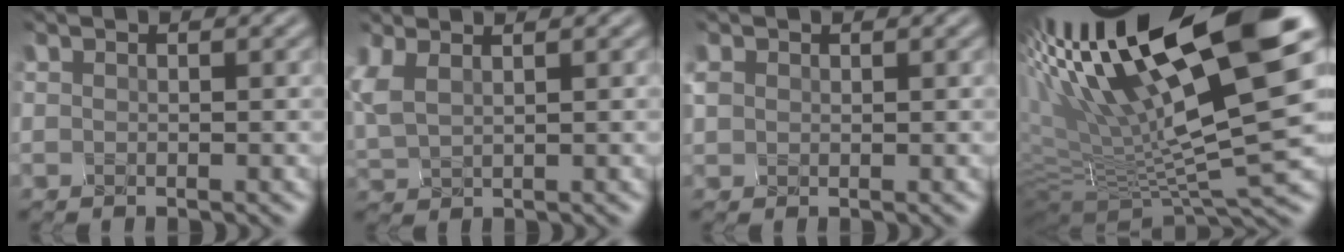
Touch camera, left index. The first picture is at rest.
{"total": 2.6, "force": [1.1, 1.2, 2.1], "torque": [-0.085, 0.011, 0.041]}
{"total": 0.7, "force": [-0.2, -0.1, -0.7], "torque": [-0.010, -0.004, 0.023]}
{"total": 16.5, "force": [3.7, 4.3, 15.6], "torque": [-0.284, 0.000, 0.086]}